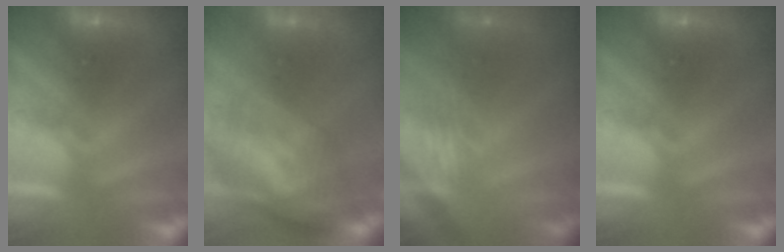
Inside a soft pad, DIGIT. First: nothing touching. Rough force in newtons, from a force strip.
{"total": 7.5}
{"total": 2.1}
{"total": 0.0}